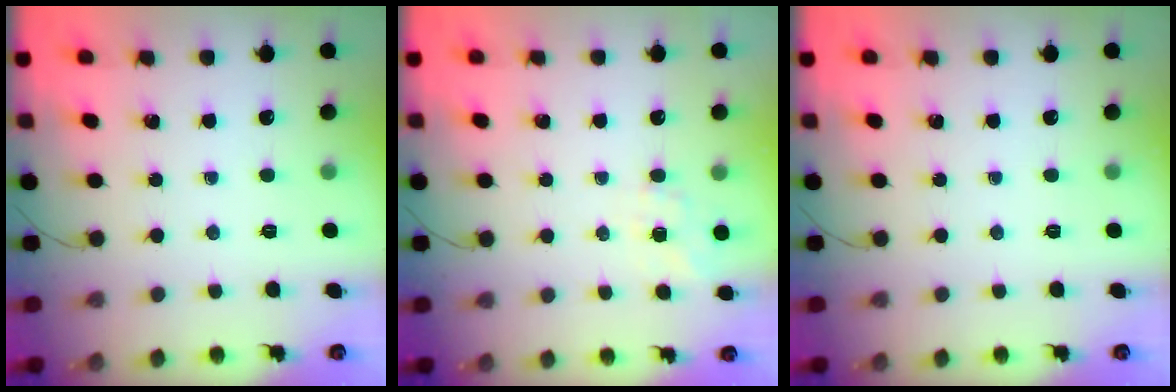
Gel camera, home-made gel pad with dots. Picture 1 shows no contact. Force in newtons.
{"total": 4.1, "press": 3.7, "slide": 1.7}
{"total": 0.0}